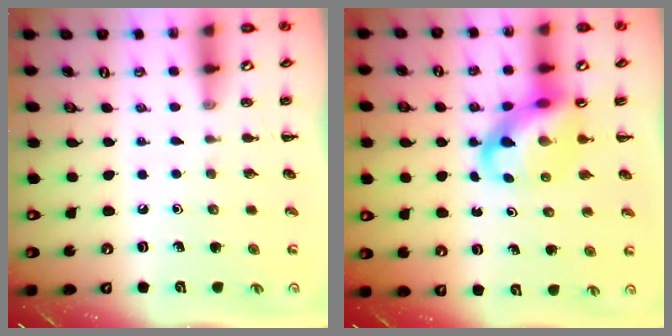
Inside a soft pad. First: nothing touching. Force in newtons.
{"total": 10.6, "press": 10.2, "slide": 3.0}